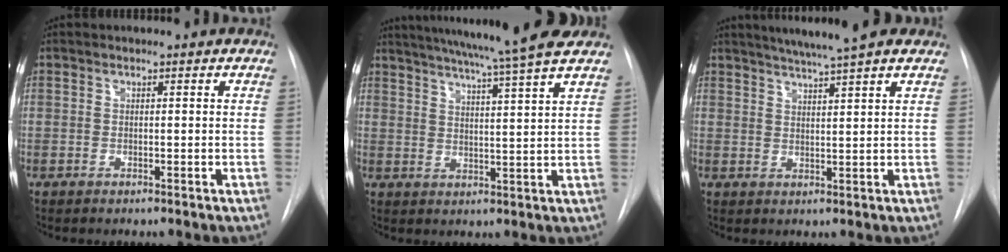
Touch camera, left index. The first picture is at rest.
{"total": 14.9, "force": [12.7, -1.4, 7.6], "torque": [-0.130, -0.009, 0.170]}
{"total": 8.6, "force": [7.2, -0.1, 4.7], "torque": [-0.075, 0.017, 0.096]}